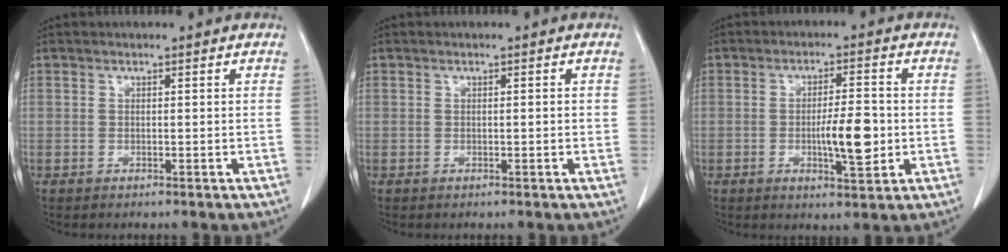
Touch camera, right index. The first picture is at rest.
{"total": 0.7, "force": [0.0, 0.1, 0.7], "torque": [-0.012, 0.000, 0.002]}
{"total": 6.9, "force": [-1.1, 1.5, 6.7], "torque": [-0.111, -0.002, -0.016]}